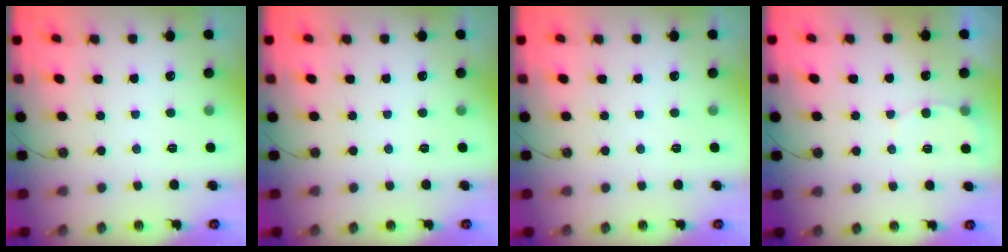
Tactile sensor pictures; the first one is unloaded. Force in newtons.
{"total": 0.0}
{"total": 0.0}
{"total": 4.2, "press": 4.2, "slide": 0.3}